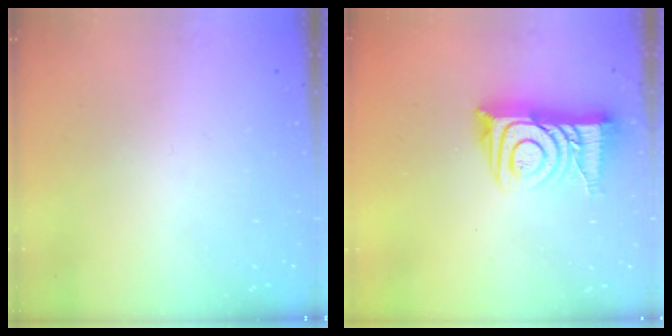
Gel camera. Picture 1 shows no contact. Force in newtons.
{"total": 14.1, "press": 14.1, "slide": 1.1}